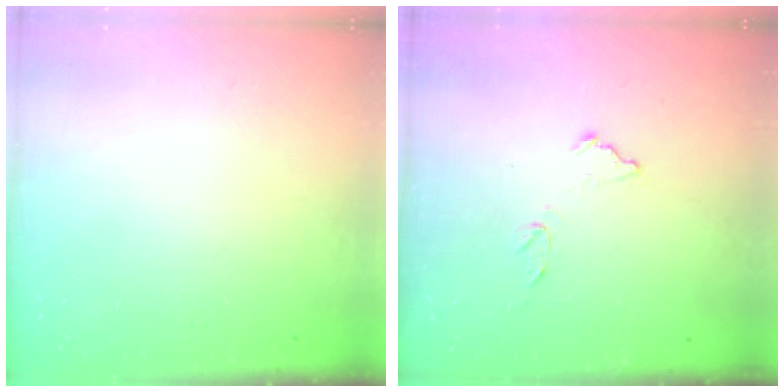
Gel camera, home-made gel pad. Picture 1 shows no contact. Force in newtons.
{"total": 10.3, "press": 10.3, "slide": 0.4}